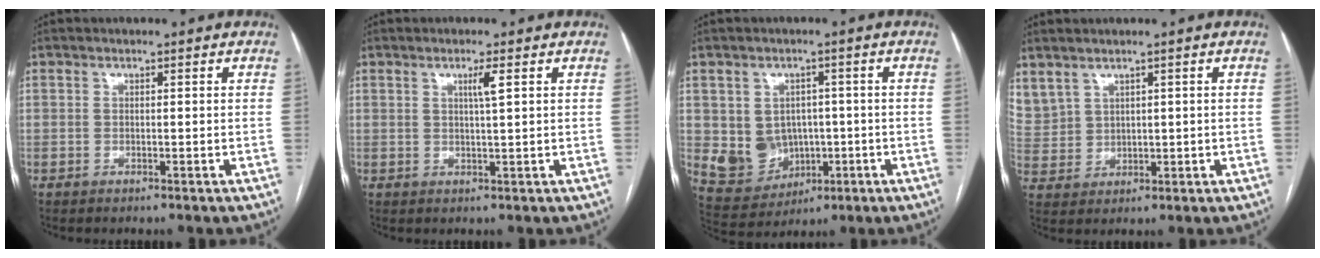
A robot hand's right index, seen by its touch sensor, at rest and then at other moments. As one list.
[{"total": 2.3, "force": [0.8, -0.4, 2.1], "torque": [-0.038, -0.002, 0.015]}, {"total": 7.8, "force": [-0.4, 7.0, 3.3], "torque": [-0.064, 0.019, 0.016]}, {"total": 8.4, "force": [4.9, 6.0, 3.3], "torque": [-0.104, 0.018, 0.122]}]